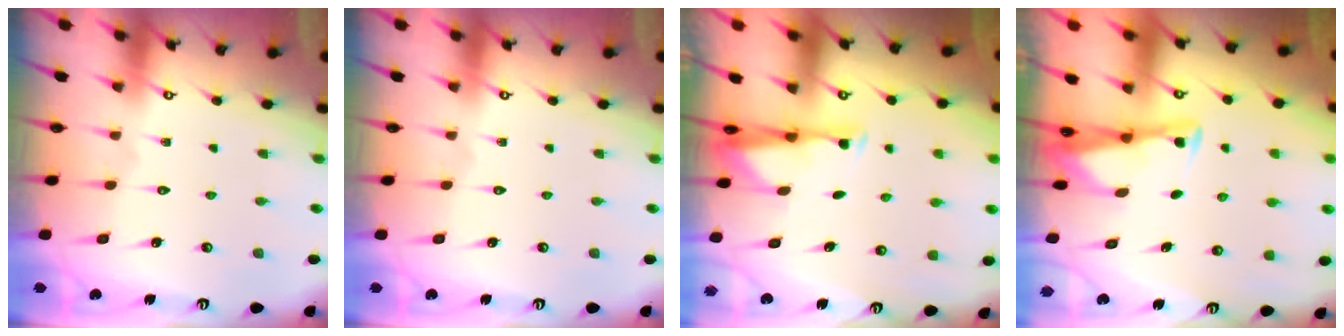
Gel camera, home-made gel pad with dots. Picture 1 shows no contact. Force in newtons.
{"total": 0.0}
{"total": 3.1, "press": 3.0, "slide": 0.6}
{"total": 2.8, "press": 2.8, "slide": 0.3}